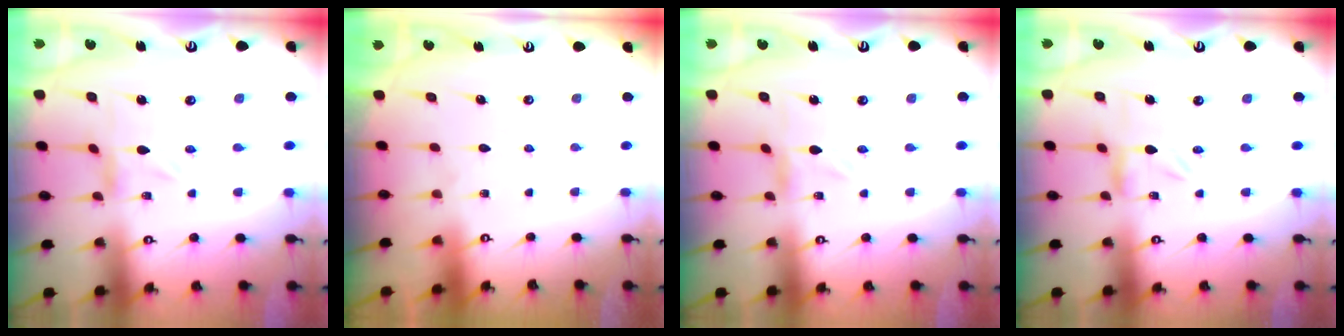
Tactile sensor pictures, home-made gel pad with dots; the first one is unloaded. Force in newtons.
{"total": 1.8, "press": 1.8, "slide": 0.1}
{"total": 0.7, "press": 0.7, "slide": 0.2}
{"total": 1.4, "press": 1.4, "slide": 0.2}